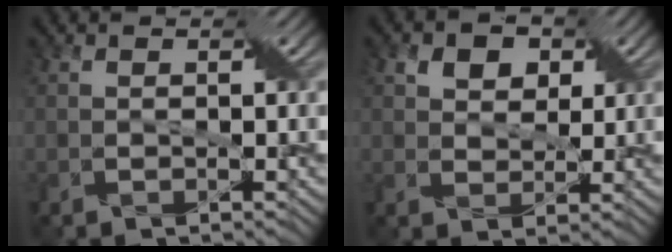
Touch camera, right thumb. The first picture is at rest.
{"total": 4.7, "force": [2.4, 3.3, 2.4], "torque": [-0.050, -0.005, 0.041]}